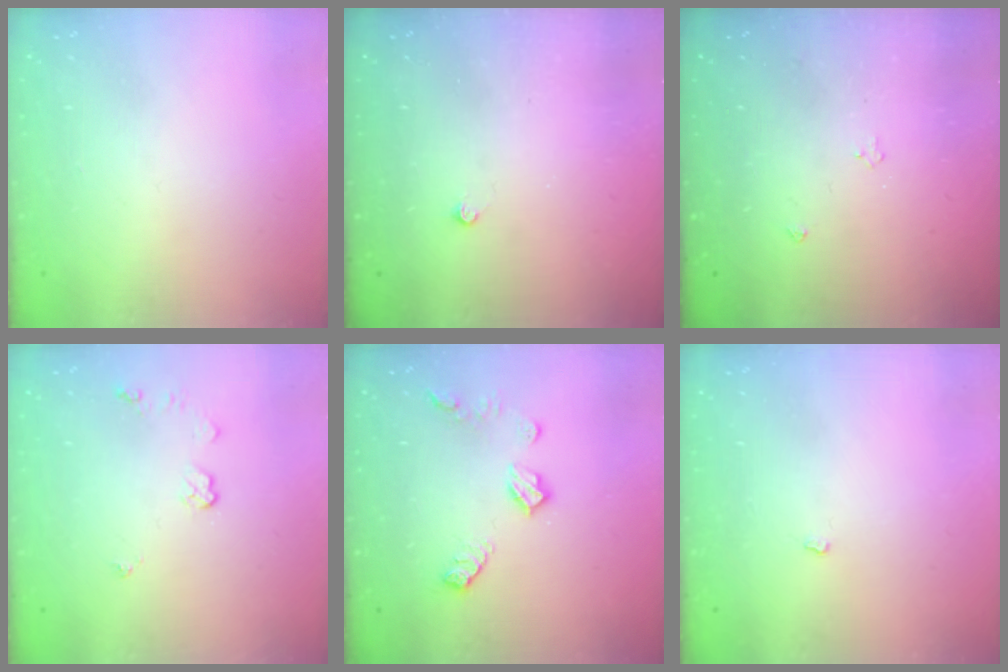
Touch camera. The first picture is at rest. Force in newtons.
{"total": 2.0, "press": 1.9, "slide": 0.3}
{"total": 3.2, "press": 3.2, "slide": 0.5}
{"total": 4.5, "press": 4.5, "slide": 0.6}
{"total": 8.8, "press": 8.8, "slide": 0.3}
{"total": 1.8, "press": 1.8, "slide": 0.4}